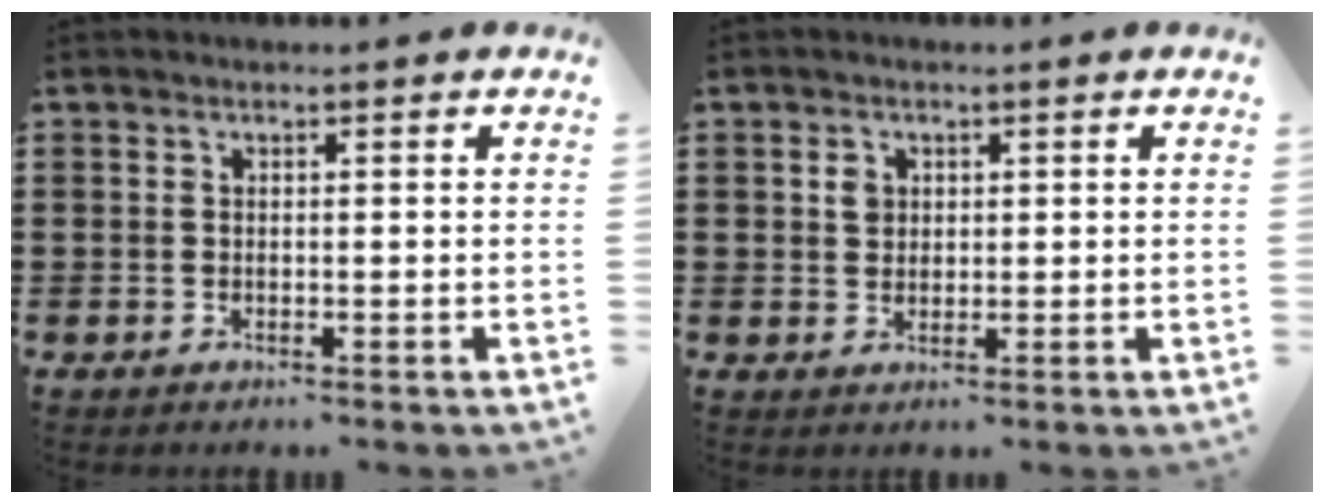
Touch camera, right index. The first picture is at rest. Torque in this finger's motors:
{"motor_torque": [0.06, 0.06, 0.07, 0.01]}